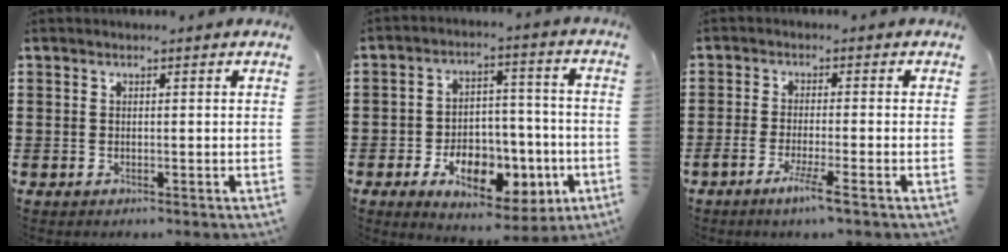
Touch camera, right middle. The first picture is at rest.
{"total": 9.6, "force": [-4.2, 5.7, 6.4], "torque": [-0.079, 0.016, -0.068]}
{"total": 3.9, "force": [-2.5, -0.3, 3.0], "torque": [-0.056, -0.008, -0.045]}